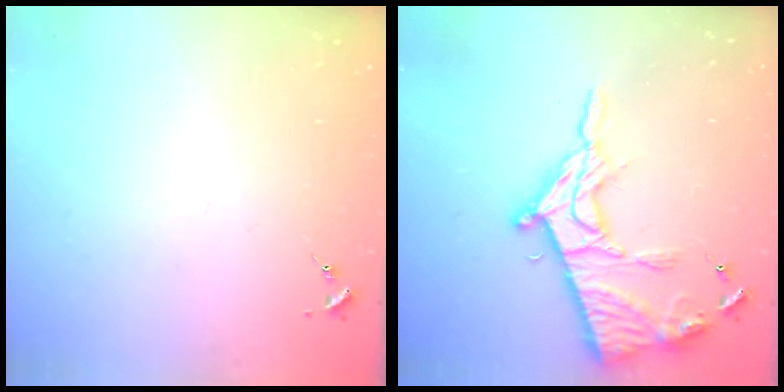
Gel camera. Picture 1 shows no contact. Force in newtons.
{"total": 16.8, "press": 16.8, "slide": 1.3}